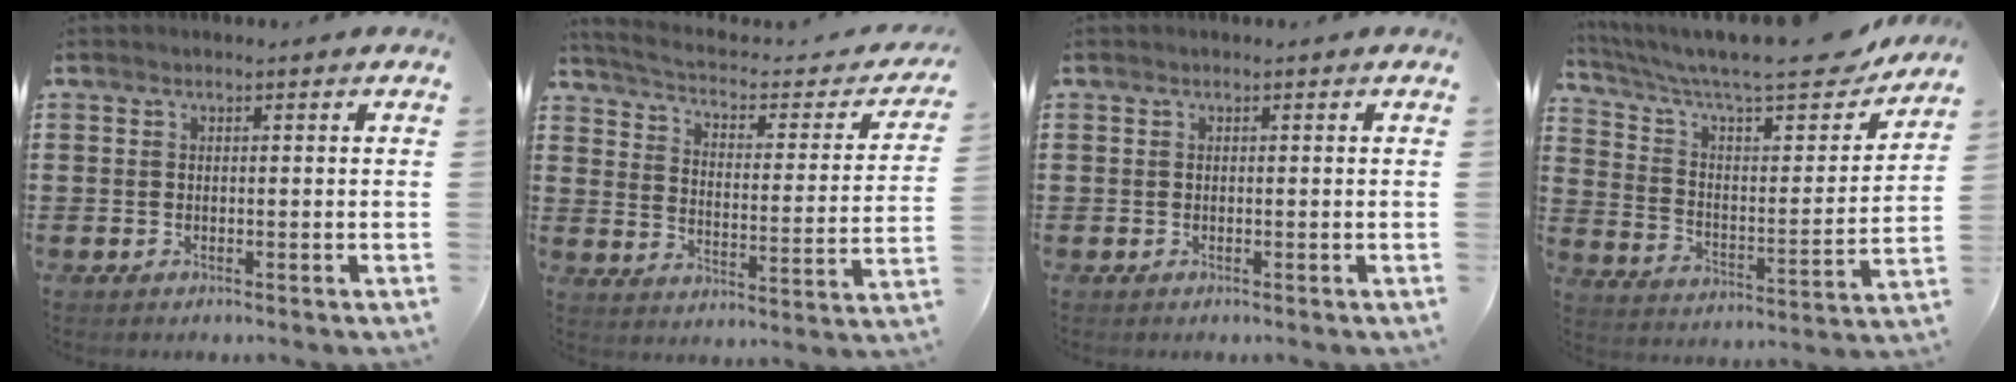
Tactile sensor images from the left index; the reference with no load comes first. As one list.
[{"total": 2.9, "force": [2.3, 0.7, 1.7], "torque": [-0.050, -0.023, 0.029]}, {"total": 0.0}, {"total": 11.1, "force": [9.2, 1.7, 5.9], "torque": [-0.128, -0.063, 0.150]}]